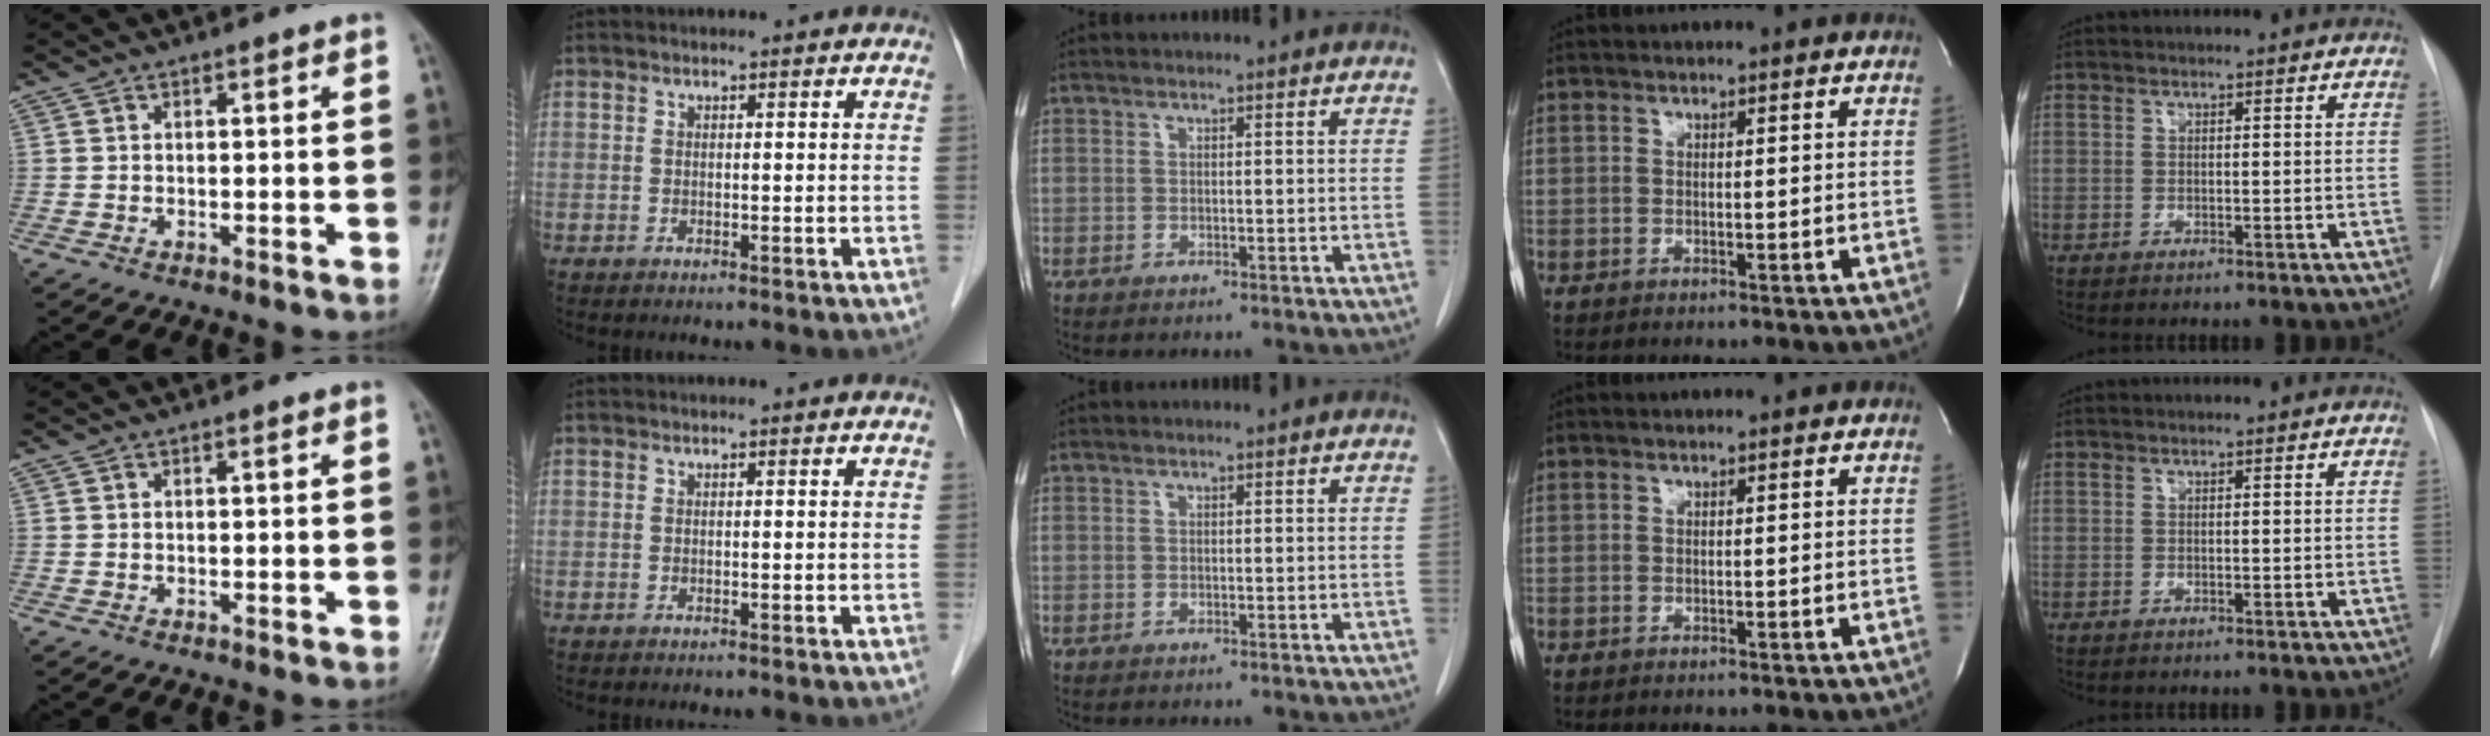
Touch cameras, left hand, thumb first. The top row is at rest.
{}